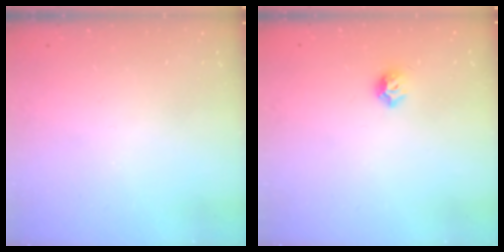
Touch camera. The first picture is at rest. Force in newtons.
{"total": 5.5, "press": 5.4, "slide": 0.9}